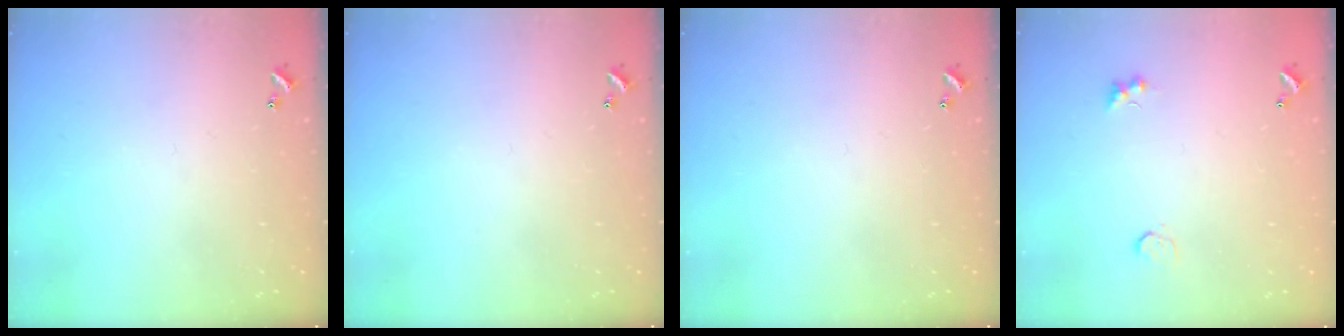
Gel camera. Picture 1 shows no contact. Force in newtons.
{"total": 0.0}
{"total": 0.0}
{"total": 2.1, "press": 2.0, "slide": 0.6}